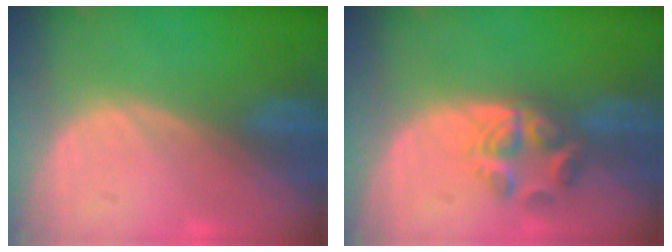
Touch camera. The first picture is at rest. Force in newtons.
{"total": 5.7, "press": 4.8, "slide": 3.2}